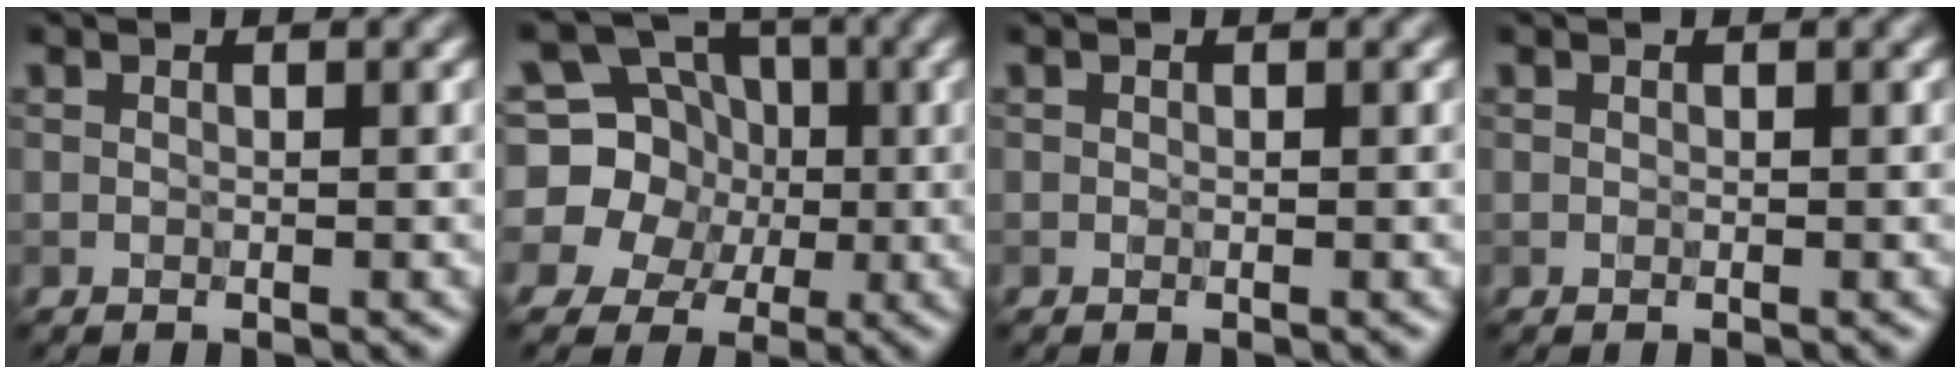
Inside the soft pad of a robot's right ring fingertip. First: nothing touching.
{"total": 11.3, "force": [1.4, 10.3, 4.3], "torque": [-0.104, 0.041, -0.012]}
{"total": 0.0}
{"total": 0.0}